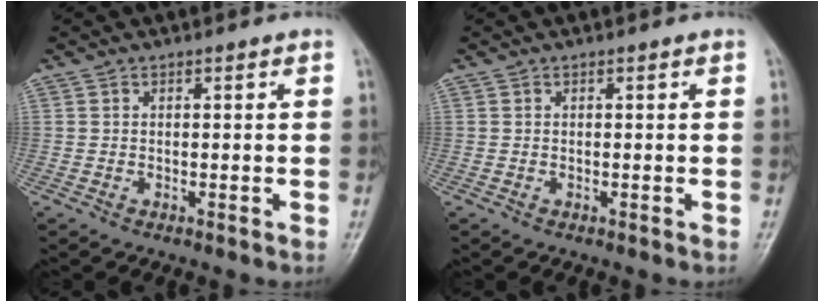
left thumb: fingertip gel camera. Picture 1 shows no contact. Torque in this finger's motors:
{"motor_torque": [0.00, 0.00, 0.00, -0.01, 0.00]}